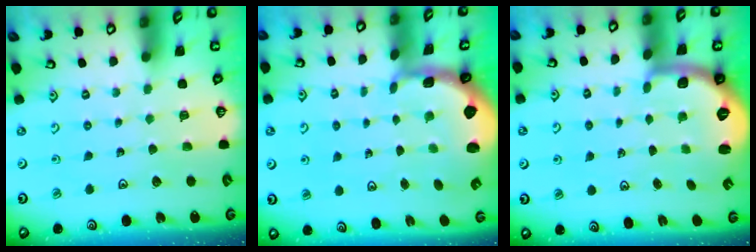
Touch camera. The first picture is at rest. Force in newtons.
{"total": 2.3, "press": 1.5, "slide": 1.8}
{"total": 1.8, "press": 1.8, "slide": 0.5}